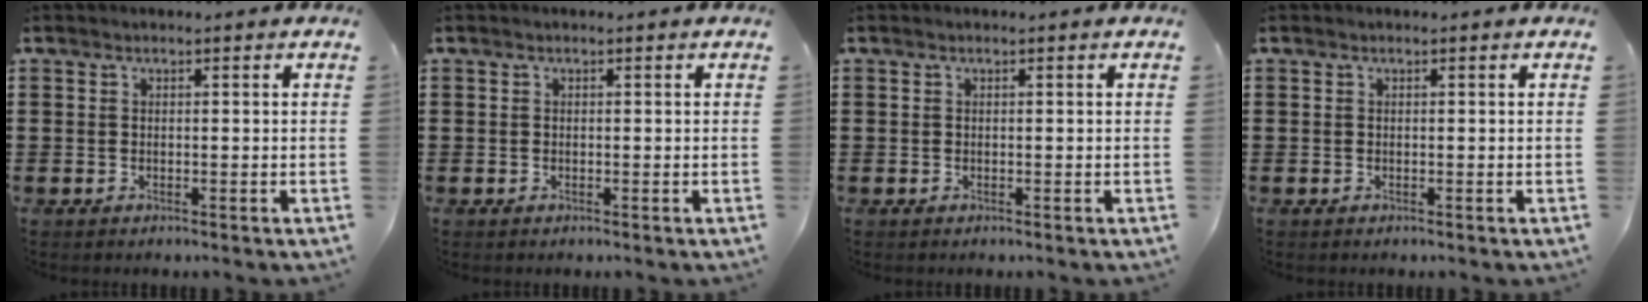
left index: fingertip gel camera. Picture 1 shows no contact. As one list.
[{"total": 0.0}, {"total": 0.0}, {"total": 0.0}]